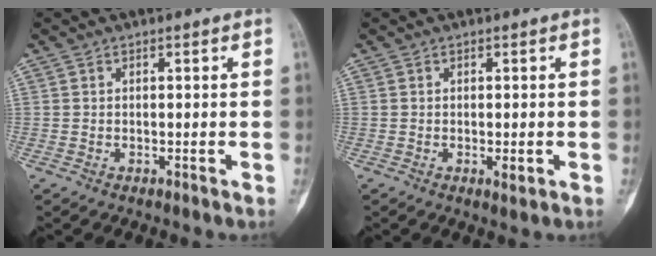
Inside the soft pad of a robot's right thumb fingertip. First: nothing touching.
{"total": 1.6, "force": [-0.3, 0.5, 1.5], "torque": [-0.025, -0.005, 0.000]}